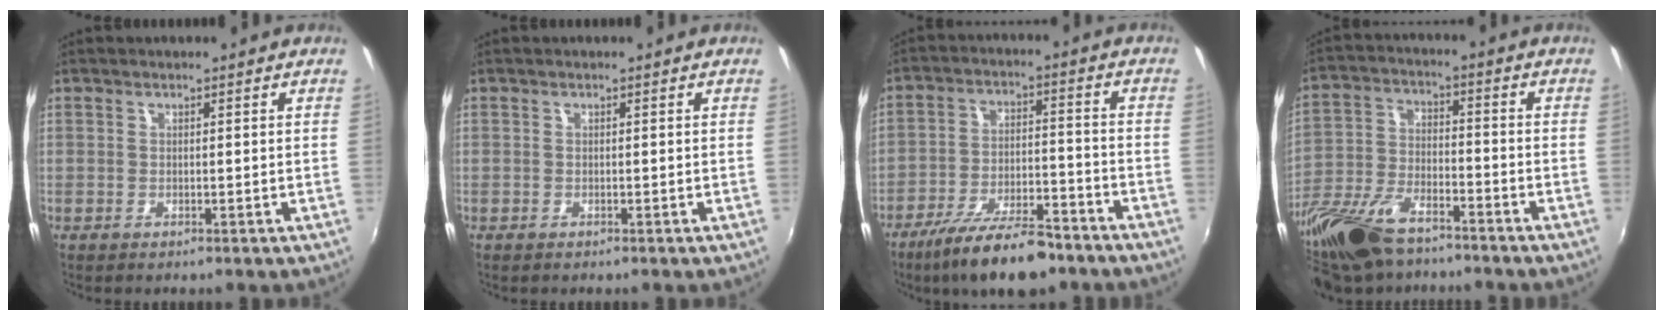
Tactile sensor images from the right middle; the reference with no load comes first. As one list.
[{"total": 0.0}, {"total": 15.2, "force": [-11.7, 4.1, 8.8], "torque": [-0.172, -0.016, -0.189]}, {"total": 17.6, "force": [-13.3, 6.8, 9.4], "torque": [-0.209, -0.025, -0.250]}]